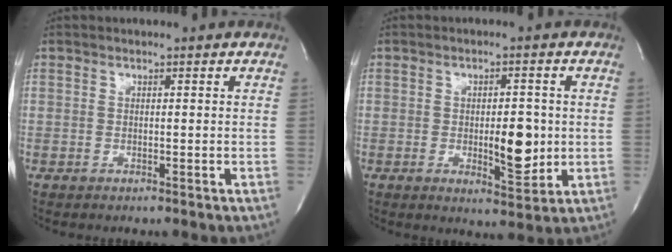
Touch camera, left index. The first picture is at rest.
{"total": 6.1, "force": [-0.6, 2.2, 5.7], "torque": [-0.081, -0.011, -0.002]}